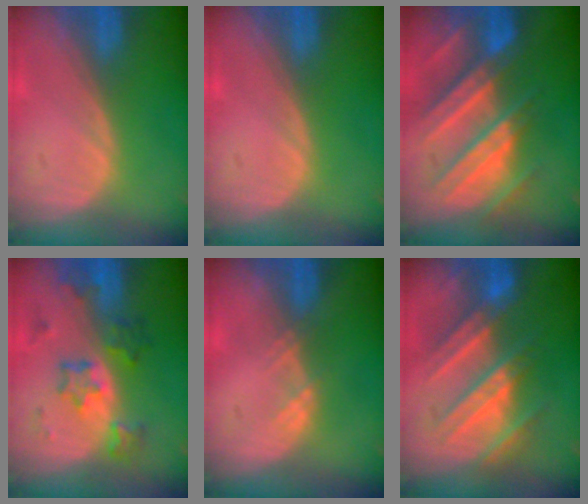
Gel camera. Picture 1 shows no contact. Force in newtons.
{"total": 0.0}
{"total": 11.0, "press": 9.8, "slide": 5.0}
{"total": 6.5, "press": 6.4, "slide": 0.7}
{"total": 1.5, "press": 1.3, "slide": 0.8}
{"total": 8.9, "press": 8.9, "slide": 0.6}